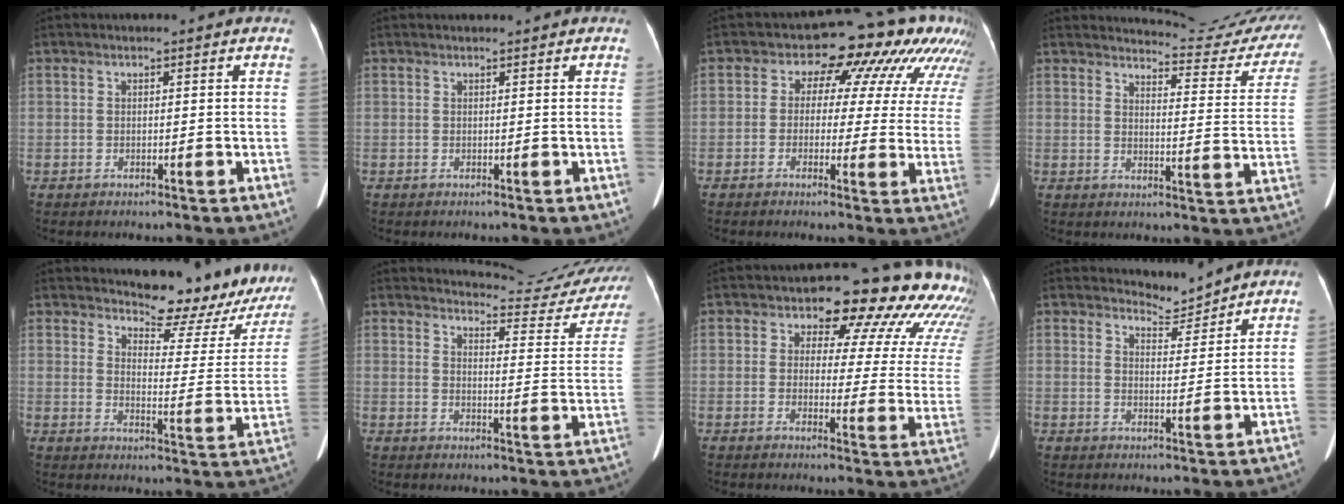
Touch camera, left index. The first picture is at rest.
{"total": 1.3, "force": [1.2, -0.1, 0.4], "torque": [-0.006, 0.015, 0.023]}
{"total": 14.7, "force": [7.7, 7.3, 10.1], "torque": [-0.122, 0.048, 0.070]}
{"total": 16.9, "force": [16.7, 2.0, 1.9], "torque": [-0.001, -0.094, 0.167]}
{"total": 16.7, "force": [15.0, 4.4, 5.9], "torque": [-0.055, -0.054, 0.161]}
{"total": 16.2, "force": [16.0, 2.3, 1.8], "torque": [-0.001, -0.076, 0.164]}
{"total": 17.9, "force": [14.2, 6.7, 8.5], "torque": [-0.081, -0.024, 0.136]}
{"total": 3.8, "force": [3.7, 0.2, -0.5], "torque": [0.003, -0.009, 0.062]}